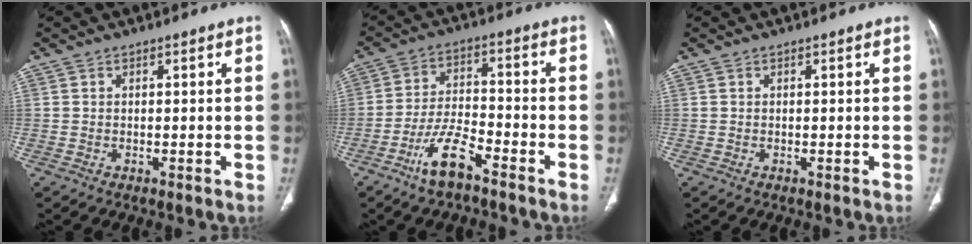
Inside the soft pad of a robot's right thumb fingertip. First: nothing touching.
{"total": 8.5, "force": [-5.8, 2.4, 5.7], "torque": [-0.113, 0.031, -0.112]}
{"total": 0.0}